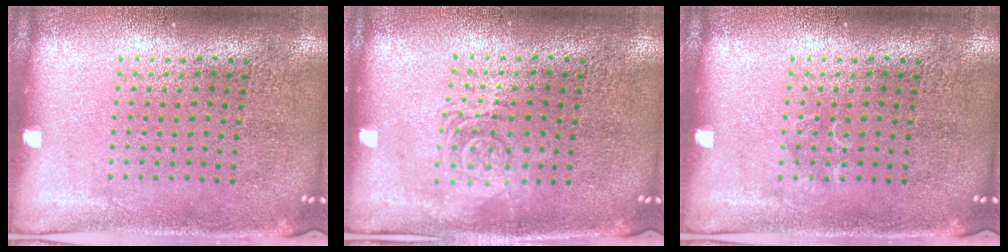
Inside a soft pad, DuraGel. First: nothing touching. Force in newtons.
{"total": 2.7, "press": 2.6, "slide": 0.4}
{"total": 0.5, "press": 0.5, "slide": 0.1}